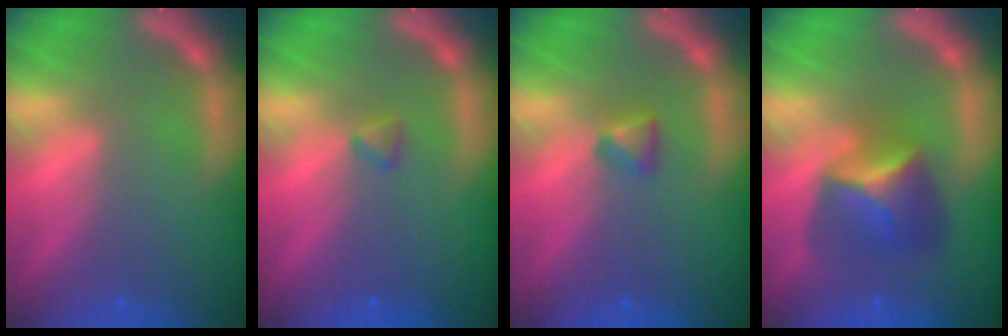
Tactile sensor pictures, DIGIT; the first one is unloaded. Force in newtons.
{"total": 0.9}
{"total": 1.4}
{"total": 5.4}